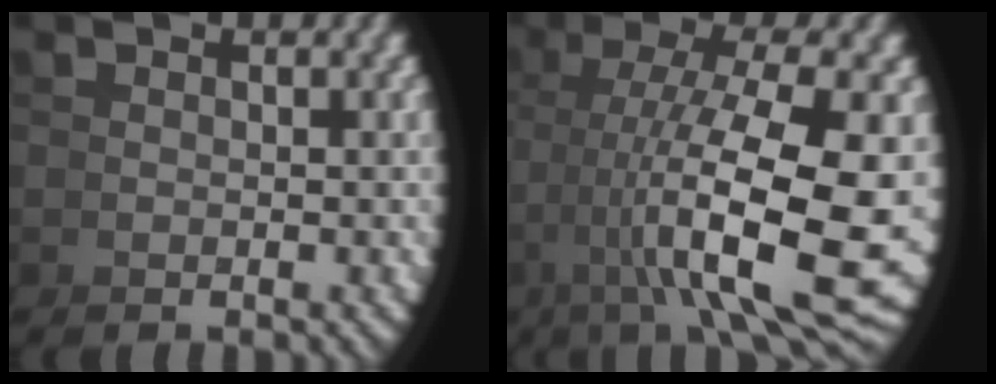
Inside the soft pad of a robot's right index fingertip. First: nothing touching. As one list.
[{"total": 11.8, "force": [-0.9, 4.7, 10.8], "torque": [-0.164, -0.029, 0.011]}]